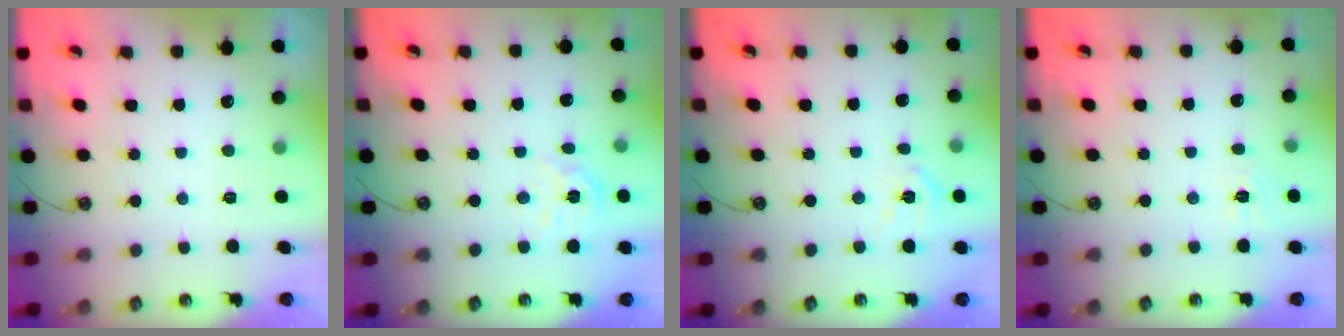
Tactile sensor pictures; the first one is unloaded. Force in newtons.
{"total": 5.5, "press": 5.5, "slide": 0.4}
{"total": 7.8, "press": 7.7, "slide": 1.0}
{"total": 3.9, "press": 3.9, "slide": 0.6}